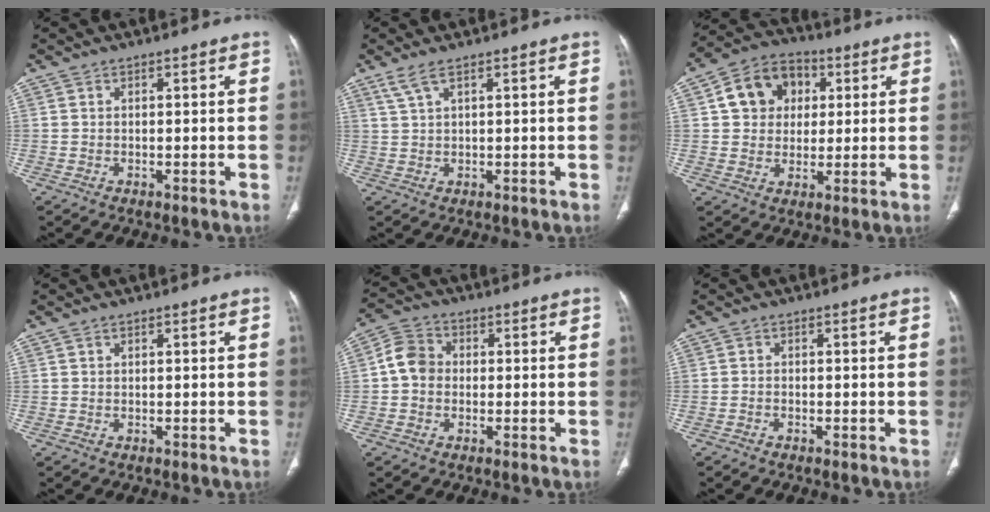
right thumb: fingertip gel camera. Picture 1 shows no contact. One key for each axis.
{"total": 2.7, "fx": 1.7, "fy": 0.4, "fz": 2.0, "tx": -0.057, "ty": 0.007, "tz": 0.045}
{"total": 11.7, "fx": 3.0, "fy": 9.6, "fz": 6.0, "tx": -0.066, "ty": 0.004, "tz": 0.042}
{"total": 0.0}
{"total": 5.9, "fx": -0.2, "fy": 5.0, "fz": 3.0, "tx": -0.043, "ty": 0.017, "tz": -0.017}
{"total": 0.5, "fx": -0.4, "fy": 0.3, "fz": 0.1, "tx": -0.002, "ty": 0.003, "tz": -0.012}